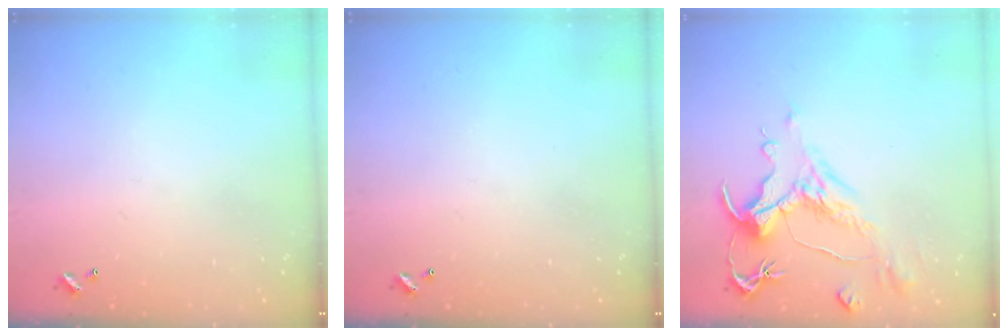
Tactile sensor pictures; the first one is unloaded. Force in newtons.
{"total": 0.0}
{"total": 1.6, "press": 0.7, "slide": 1.4}